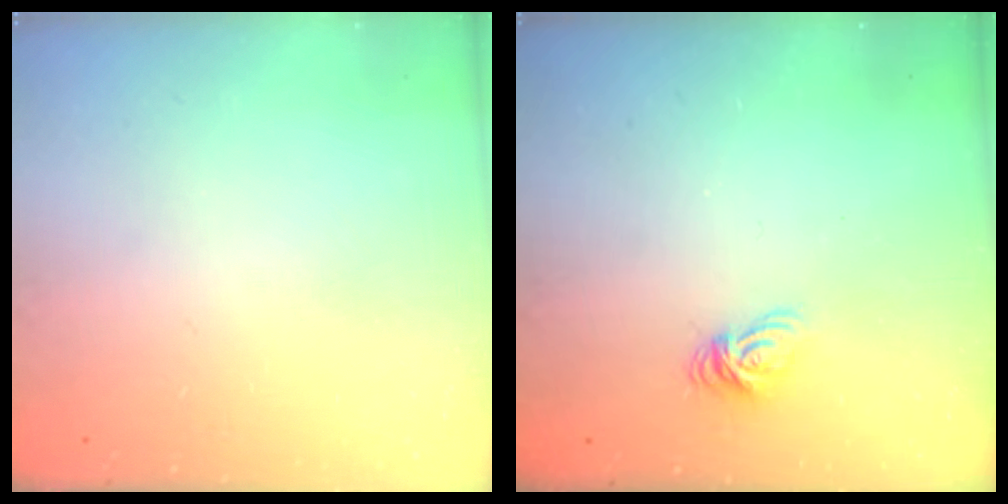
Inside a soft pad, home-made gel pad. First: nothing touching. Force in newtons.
{"total": 7.6, "press": 7.6, "slide": 0.4}